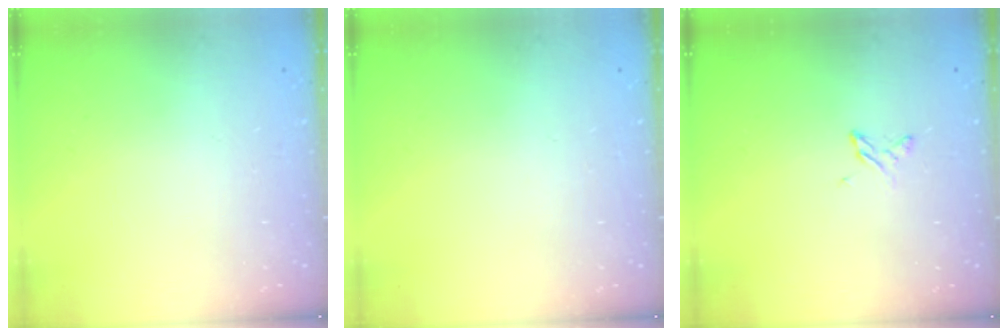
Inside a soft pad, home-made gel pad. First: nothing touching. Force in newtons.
{"total": 0.0}
{"total": 3.0, "press": 2.9, "slide": 0.4}